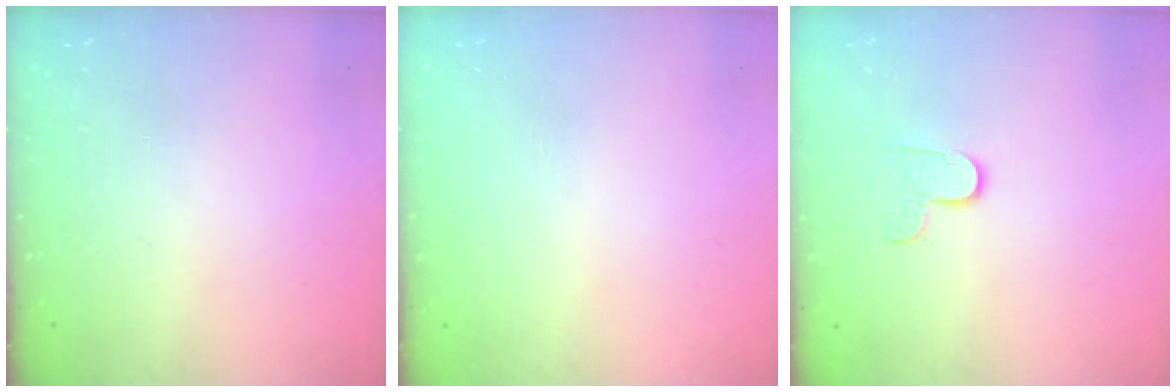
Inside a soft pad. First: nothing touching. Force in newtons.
{"total": 0.8, "press": 0.8, "slide": 0.1}
{"total": 6.0, "press": 6.0, "slide": 0.4}